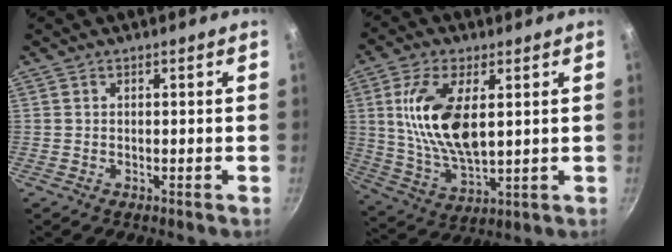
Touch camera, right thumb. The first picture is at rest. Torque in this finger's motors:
{"motor_torque": [-1.11, 2.11, 1.37, 0.27, 0.22]}